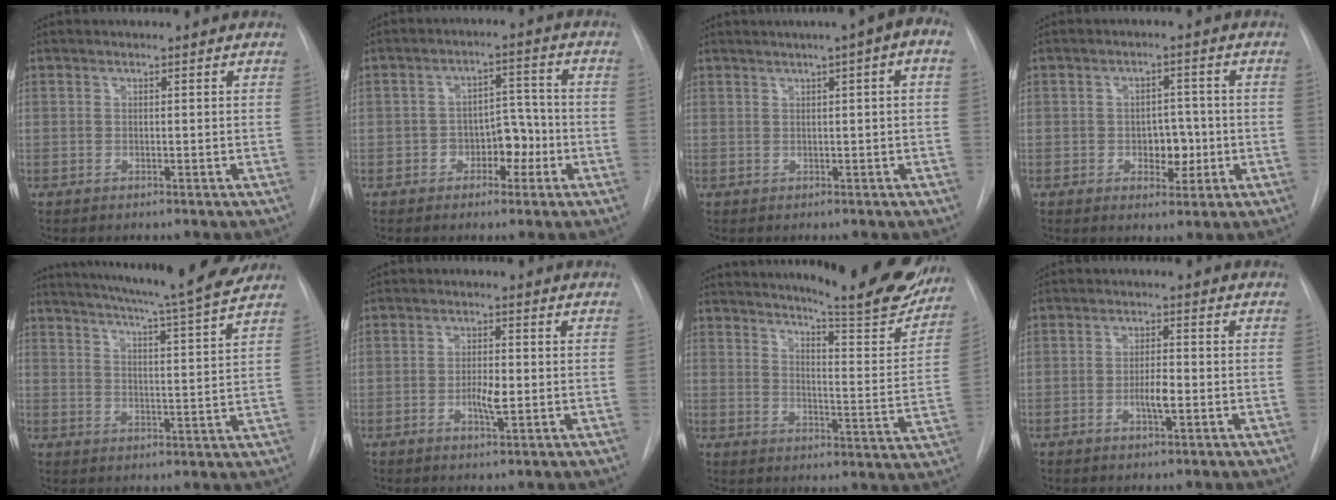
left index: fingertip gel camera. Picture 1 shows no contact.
{"total": 5.9, "force": [-2.2, 3.5, 4.1], "torque": [-0.052, 0.026, -0.032]}
{"total": 6.3, "force": [2.5, 0.5, 5.7], "torque": [-0.077, 0.024, 0.031]}
{"total": 4.5, "force": [-0.9, 2.9, 3.4], "torque": [-0.037, 0.007, -0.007]}
{"total": 17.2, "force": [15.2, -0.9, 8.1], "torque": [-0.134, -0.021, 0.206]}
{"total": 3.6, "force": [-0.7, 0.9, 3.4], "torque": [-0.061, 0.000, -0.010]}
{"total": 19.9, "force": [17.8, 2.0, 8.8], "torque": [-0.120, -0.068, 0.221]}
{"total": 3.5, "force": [-1.0, 0.7, 3.2], "torque": [-0.057, 0.001, -0.015]}